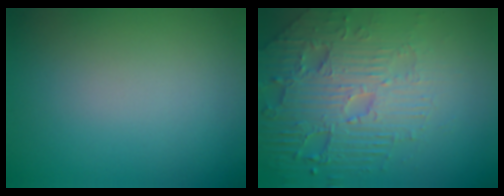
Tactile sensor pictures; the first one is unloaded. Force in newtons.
{"total": 7.7, "press": 5.7, "slide": 5.2}